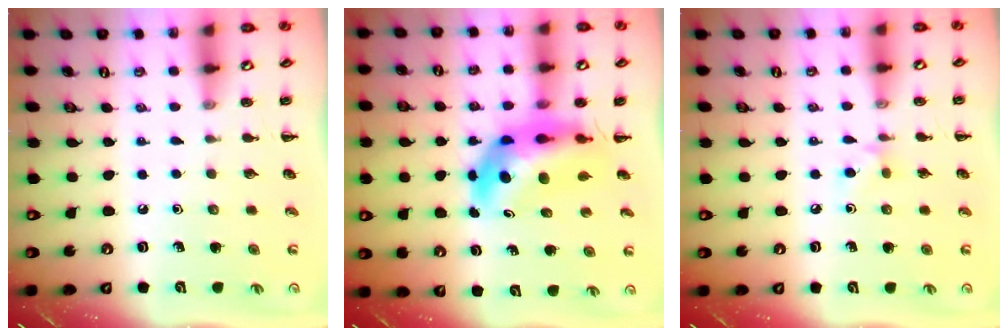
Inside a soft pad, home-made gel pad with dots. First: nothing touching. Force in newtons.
{"total": 9.6, "press": 9.2, "slide": 3.0}
{"total": 5.0, "press": 4.7, "slide": 1.7}